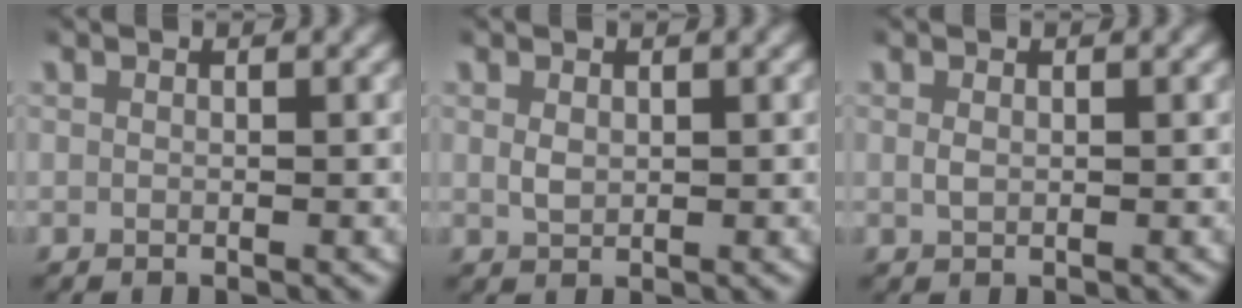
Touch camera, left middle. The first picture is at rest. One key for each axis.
{"total": 1.2, "fx": 0.3, "fy": 0.8, "fz": 0.8, "tx": -0.020, "ty": -0.006, "tz": 0.014}
{"total": 0.8, "fx": 0.2, "fy": 0.4, "fz": 0.6, "tx": -0.015, "ty": -0.004, "tz": 0.008}